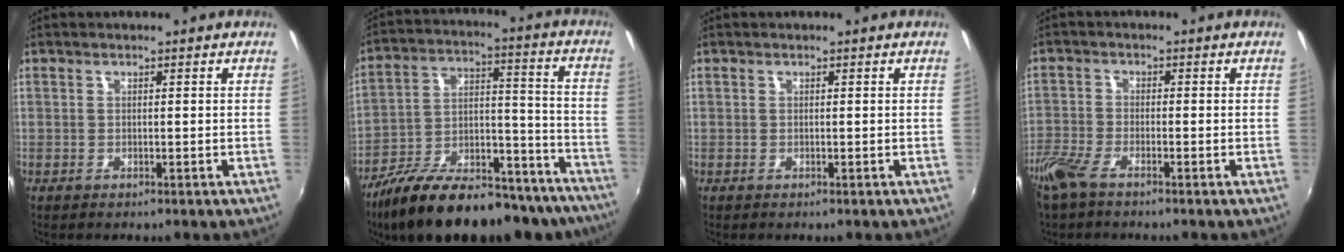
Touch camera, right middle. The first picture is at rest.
{"total": 27.2, "force": [-21.1, 9.7, 14.2], "torque": [-0.226, 0.013, -0.292]}
{"total": 0.0}
{"total": 5.8, "force": [-4.4, 1.6, 3.3], "torque": [-0.090, -0.012, -0.094]}